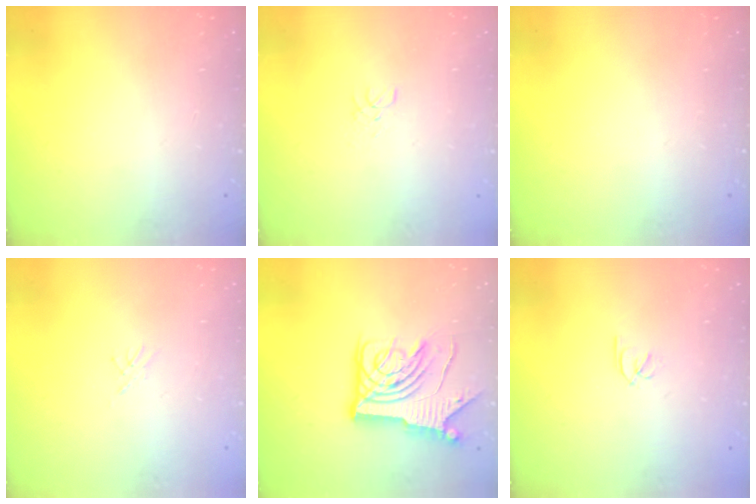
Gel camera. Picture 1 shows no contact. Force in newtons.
{"total": 1.3, "press": 1.3, "slide": 0.1}
{"total": 0.0}
{"total": 2.3, "press": 2.2, "slide": 0.3}
{"total": 12.6, "press": 12.6, "slide": 1.4}
{"total": 1.8, "press": 1.7, "slide": 0.5}